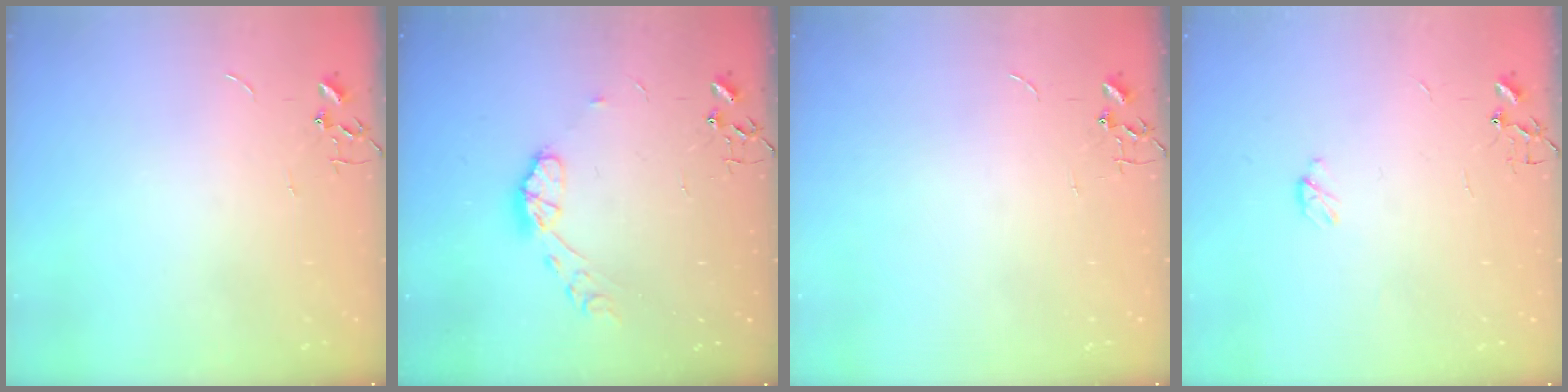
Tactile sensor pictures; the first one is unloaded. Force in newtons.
{"total": 8.1, "press": 8.1, "slide": 0.6}
{"total": 0.0}
{"total": 3.3, "press": 3.3, "slide": 0.5}